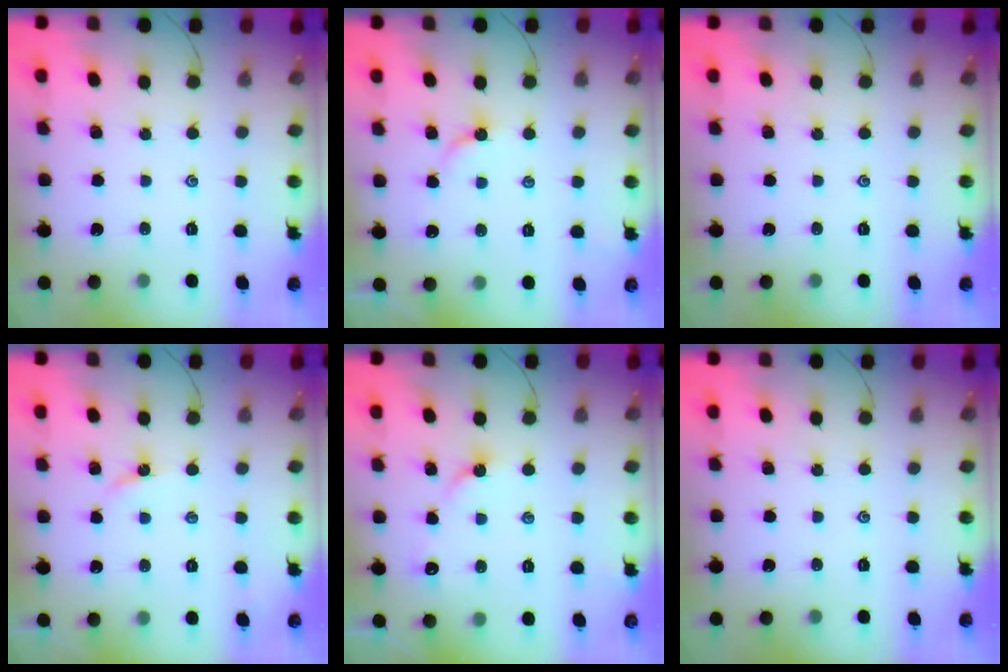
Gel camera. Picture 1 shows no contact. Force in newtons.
{"total": 3.5, "press": 3.5, "slide": 0.4}
{"total": 0.0}
{"total": 2.8, "press": 2.7, "slide": 0.4}
{"total": 3.8, "press": 3.7, "slide": 0.6}
{"total": 0.0}